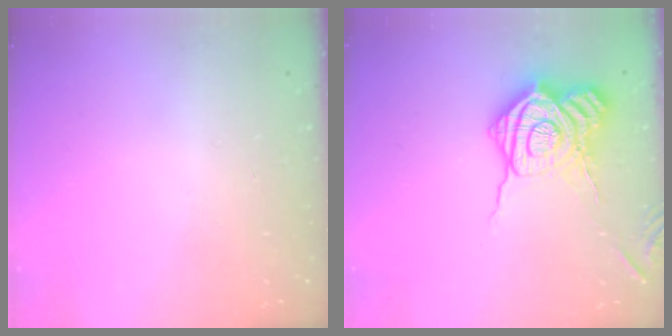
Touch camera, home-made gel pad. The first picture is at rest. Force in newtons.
{"total": 19.7, "press": 19.7, "slide": 1.0}